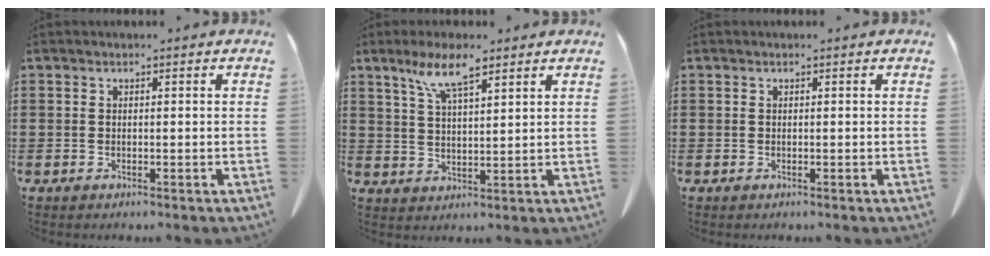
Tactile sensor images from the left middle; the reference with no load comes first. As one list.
[{"total": 7.4, "force": [4.9, 1.6, 5.3], "torque": [-0.117, -0.002, 0.085]}, {"total": 0.0}]